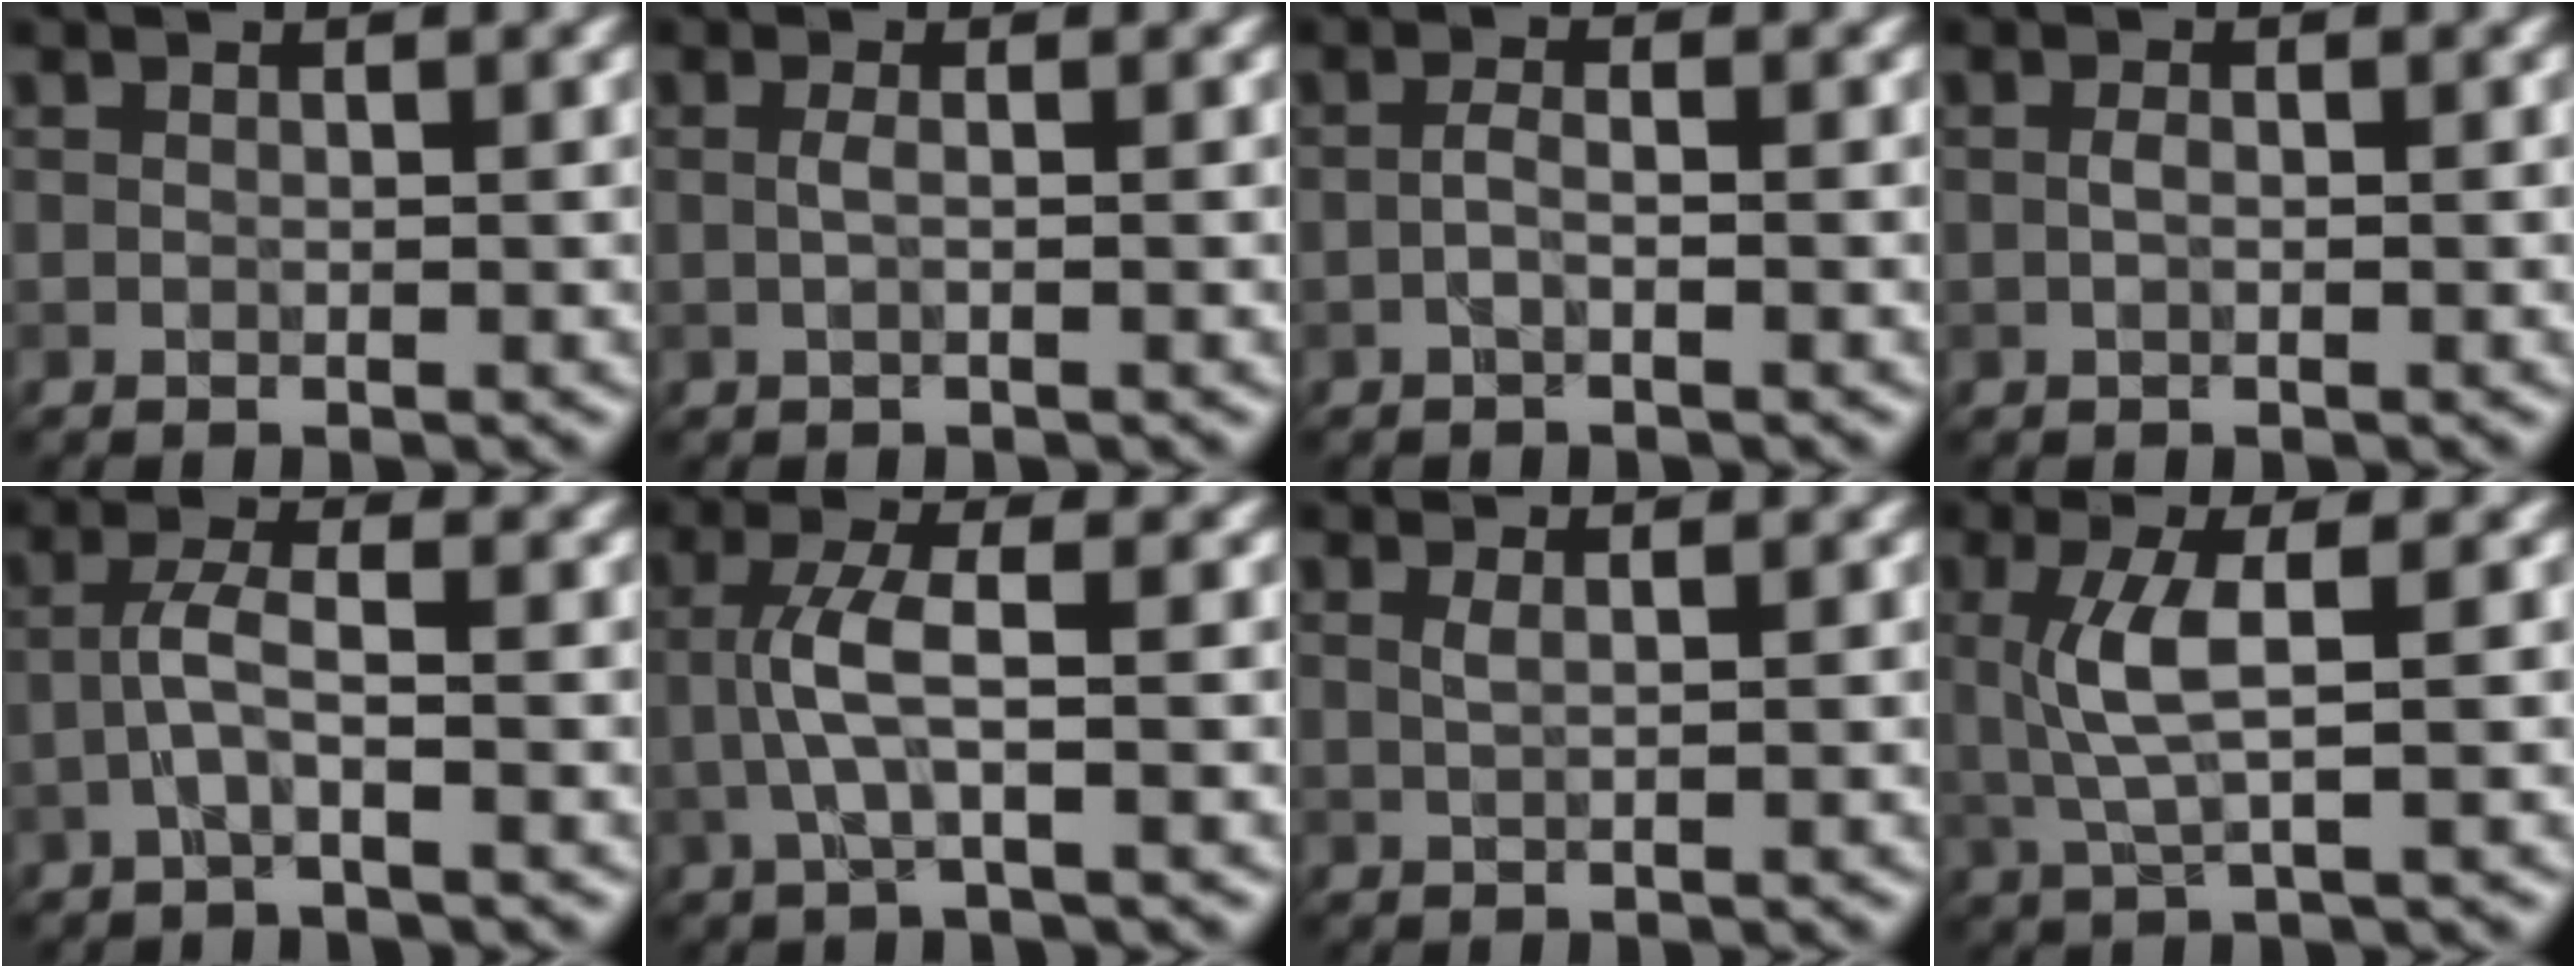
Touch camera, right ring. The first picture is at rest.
{"total": 1.0, "force": [0.0, 0.3, 1.0], "torque": [-0.019, 0.000, -0.002]}
{"total": 1.4, "force": [-0.6, 0.3, 1.2], "torque": [-0.025, 0.002, -0.014]}
{"total": 0.8, "force": [-0.2, 0.3, 0.7], "torque": [-0.017, -0.001, -0.004]}
{"total": 2.5, "force": [-0.9, 0.4, 2.3], "torque": [-0.047, 0.012, -0.025]}
{"total": 3.5, "force": [-0.5, 0.6, 3.4], "torque": [-0.072, 0.008, -0.016]}
{"total": 1.1, "force": [0.3, 0.4, 1.0], "torque": [-0.013, 0.003, 0.004]}
{"total": 4.0, "force": [0.4, 0.9, 3.9], "torque": [-0.085, 0.001, 0.013]}